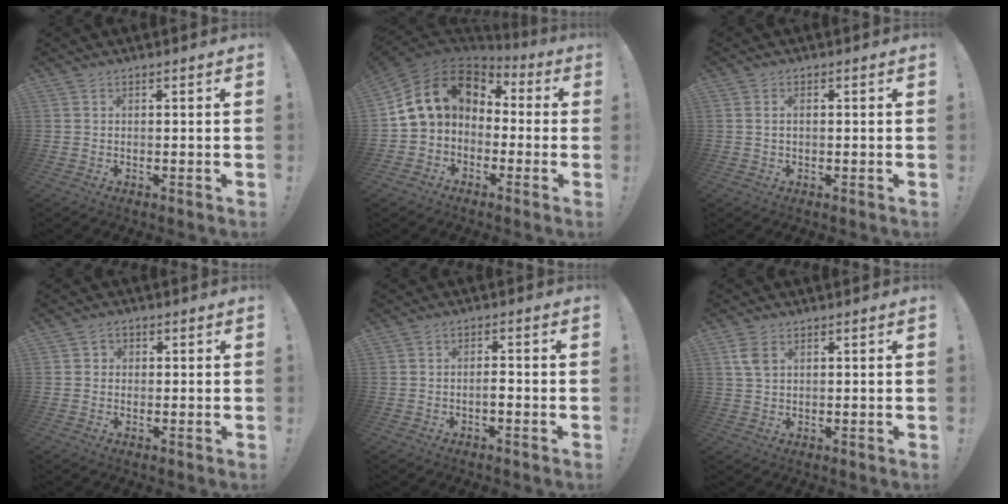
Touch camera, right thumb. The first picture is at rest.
{"total": 14.0, "force": [3.8, 10.4, 8.6], "torque": [-0.152, -0.003, 0.068]}
{"total": 1.4, "force": [0.1, 0.8, 1.1], "torque": [-0.014, 0.002, -0.001]}
{"total": 1.7, "force": [-0.4, 1.6, 0.5], "torque": [-0.005, 0.005, -0.007]}
{"total": 2.3, "force": [-1.0, 0.6, 2.0], "torque": [-0.032, 0.003, -0.017]}
{"total": 4.6, "force": [1.9, 2.8, 3.2], "torque": [-0.051, -0.002, 0.035]}